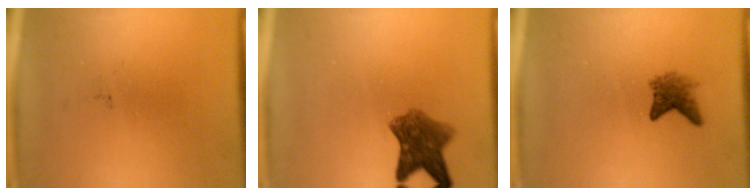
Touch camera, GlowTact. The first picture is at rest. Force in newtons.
{"total": 6.4}
{"total": 2.7}